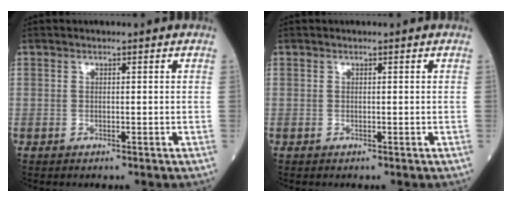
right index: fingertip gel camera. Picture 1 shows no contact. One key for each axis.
{"total": 0.0}